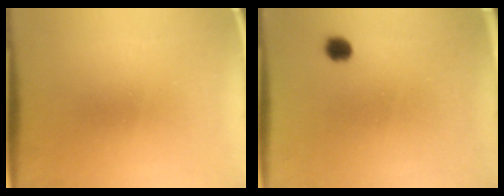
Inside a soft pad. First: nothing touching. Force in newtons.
{"total": 1.8}